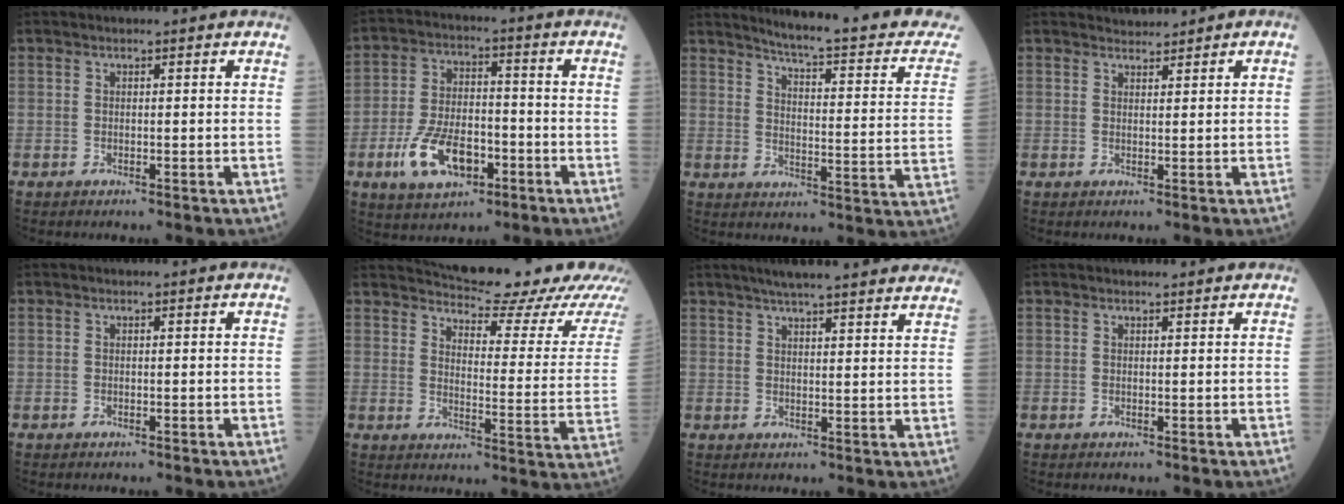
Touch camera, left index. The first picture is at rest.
{"total": 10.7, "force": [-4.7, 5.4, 7.9], "torque": [-0.165, 0.002, -0.080]}
{"total": 18.9, "force": [17.2, 1.0, 7.7], "torque": [-0.101, -0.076, 0.200]}
{"total": 1.4, "force": [1.4, 0.2, -0.1], "torque": [-0.001, 0.006, 0.024]}
{"total": 0.0}
{"total": 18.5, "force": [17.3, 2.1, 6.2], "torque": [-0.070, -0.065, 0.198]}
{"total": 19.9, "force": [17.8, 1.5, 8.9], "torque": [-0.123, 0.018, 0.217]}
{"total": 2.2, "force": [2.1, 0.3, 0.6], "torque": [-0.008, 0.013, 0.026]}